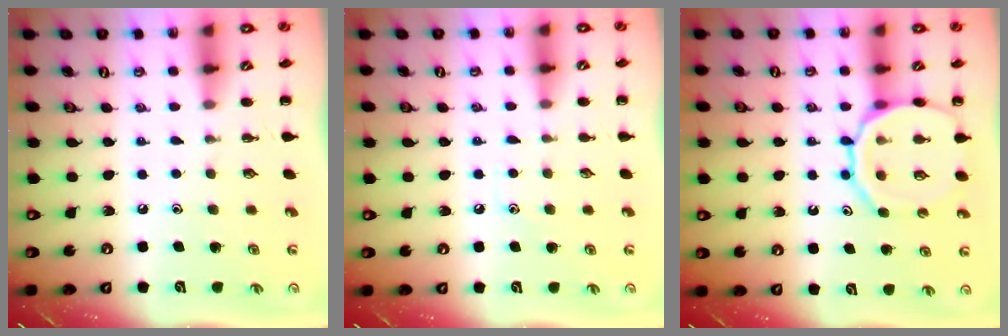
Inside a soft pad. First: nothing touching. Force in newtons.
{"total": 4.9, "press": 4.5, "slide": 1.7}
{"total": 14.4, "press": 14.2, "slide": 2.0}